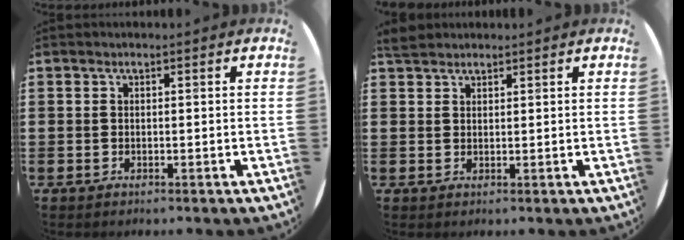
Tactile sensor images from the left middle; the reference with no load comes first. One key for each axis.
{"total": 2.0, "fx": 1.9, "fy": 0.6, "fz": 0.3, "tx": -0.003, "ty": 0.003, "tz": 0.035}